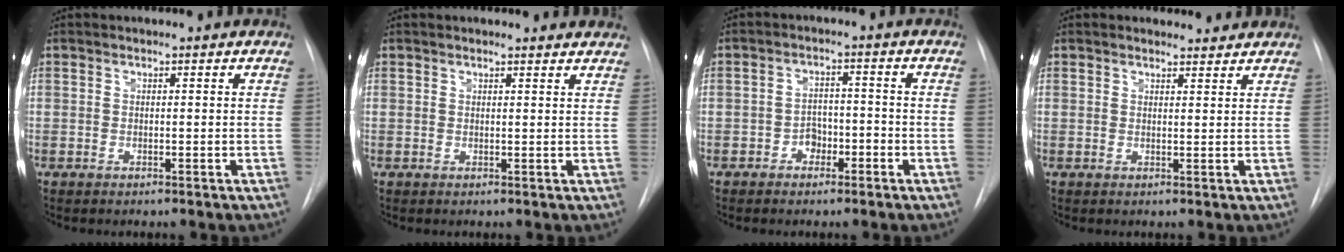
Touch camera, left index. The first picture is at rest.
{"total": 3.4, "force": [3.3, 0.6, 0.5], "torque": [-0.006, -0.006, 0.018]}
{"total": 3.8, "force": [-2.9, 2.1, 1.4], "torque": [-0.016, 0.004, -0.045]}
{"total": 1.9, "force": [1.8, 0.8, -0.1], "torque": [-0.002, -0.004, 0.014]}